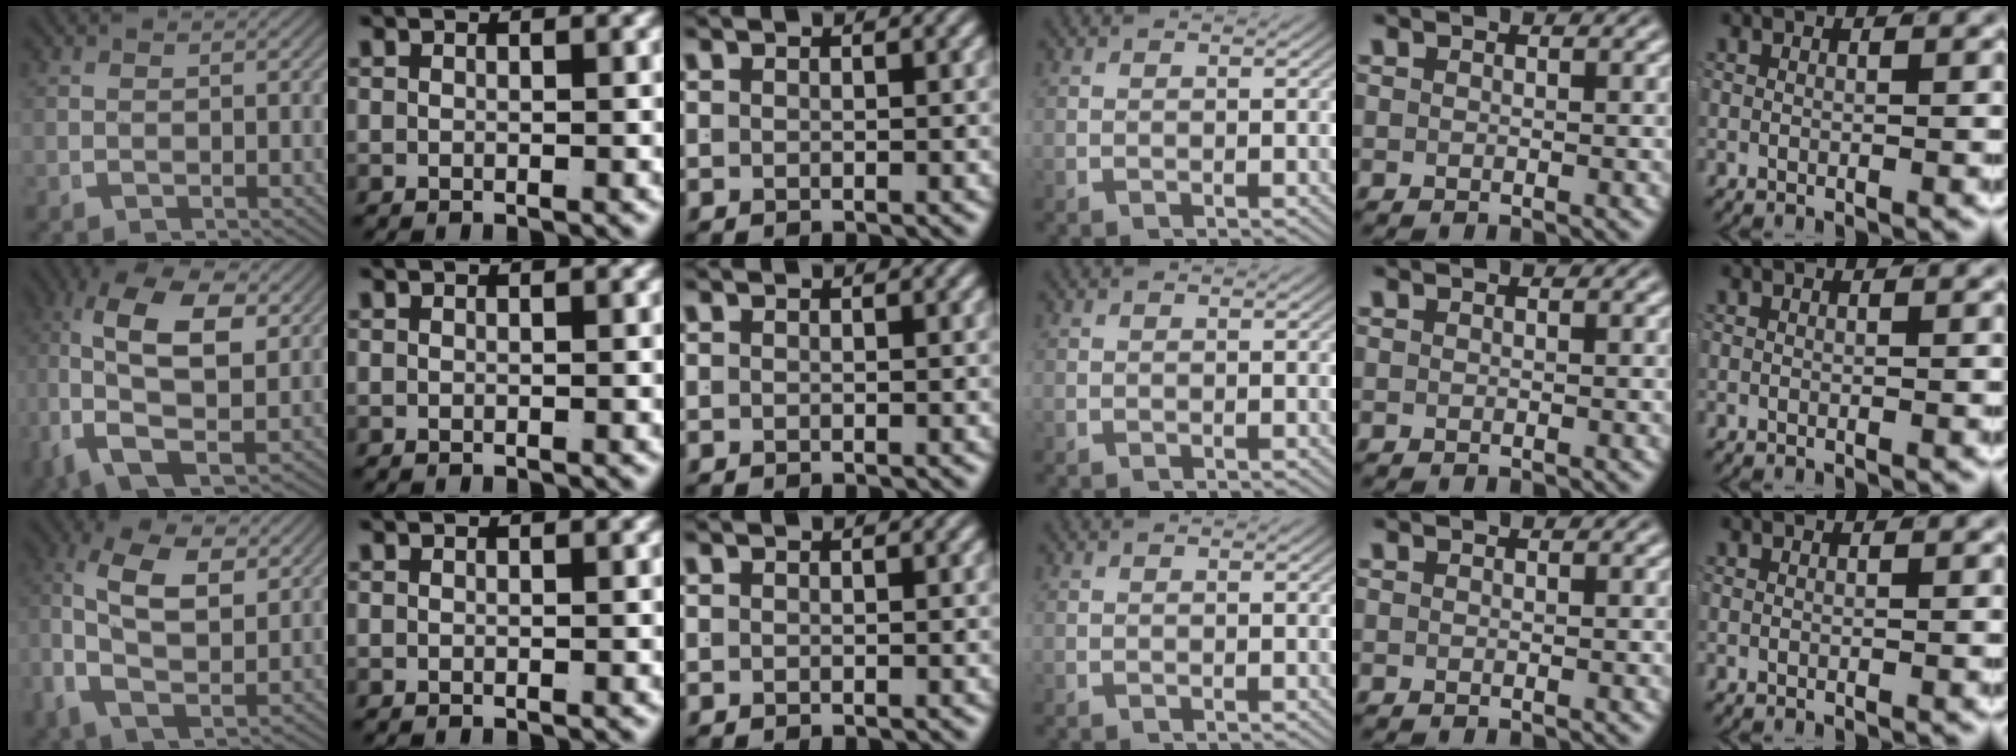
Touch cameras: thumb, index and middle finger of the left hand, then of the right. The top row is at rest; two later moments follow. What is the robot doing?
{"motion": "lift_and_place", "object": "coat"}